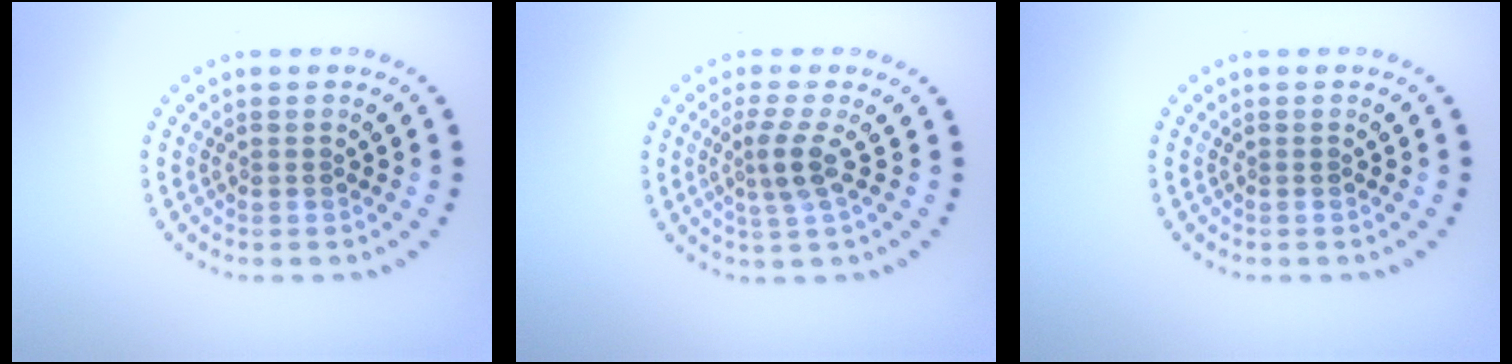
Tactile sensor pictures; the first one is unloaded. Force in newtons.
{"total": 2.5, "press": 1.8, "slide": 1.6}
{"total": 0.0}